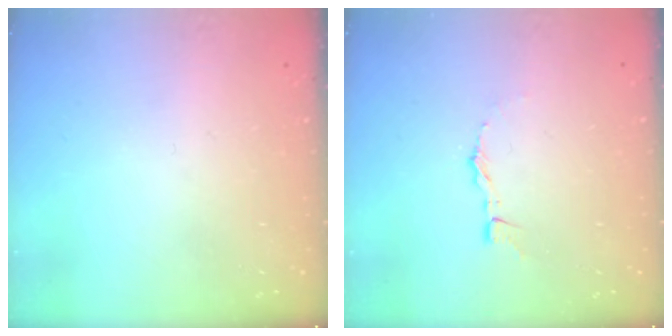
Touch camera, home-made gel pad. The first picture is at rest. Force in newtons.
{"total": 2.5, "press": 2.5, "slide": 0.2}